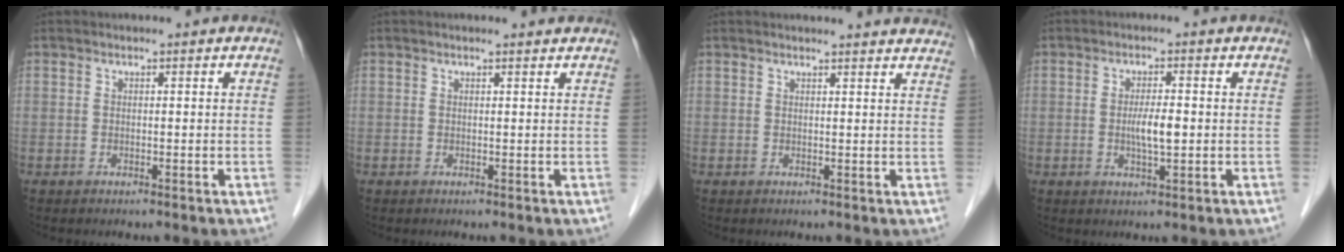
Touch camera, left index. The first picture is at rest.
{"total": 0.9, "force": [0.9, 0.0, 0.1], "torque": [-0.012, -0.001, 0.009]}
{"total": 9.6, "force": [9.3, 0.5, 2.3], "torque": [-0.013, -0.005, 0.082]}
{"total": 3.7, "force": [-0.3, 0.7, 3.7], "torque": [-0.071, -0.003, -0.004]}